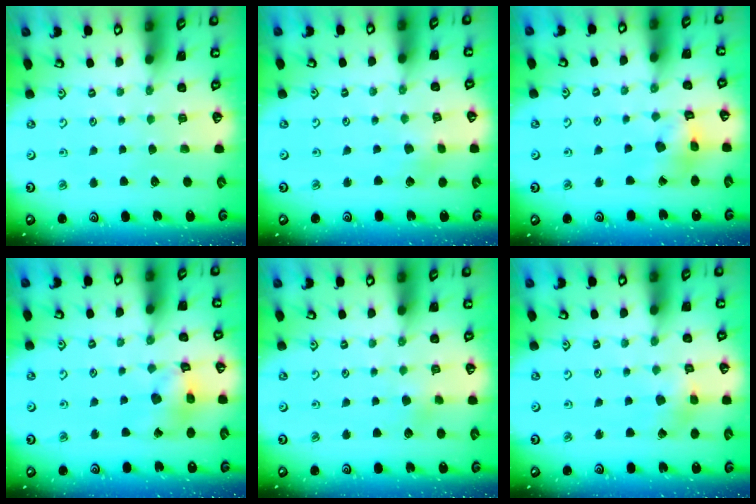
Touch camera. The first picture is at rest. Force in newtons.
{"total": 1.4, "press": 1.4, "slide": 0.1}
{"total": 9.7, "press": 9.7, "slide": 1.0}
{"total": 10.5, "press": 10.4, "slide": 1.3}
{"total": 1.9, "press": 1.9, "slide": 0.2}
{"total": 2.6, "press": 2.6, "slide": 0.3}